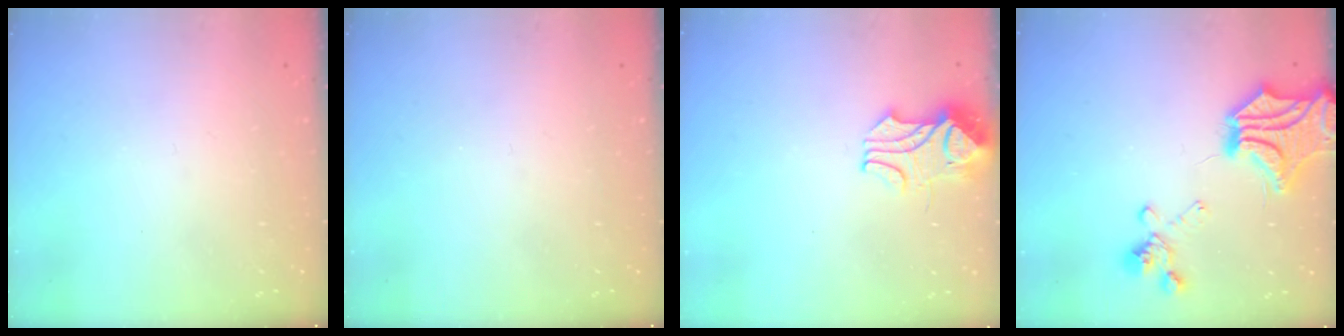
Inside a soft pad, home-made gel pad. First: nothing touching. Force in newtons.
{"total": 0.0}
{"total": 2.1, "press": 1.9, "slide": 0.9}
{"total": 5.9, "press": 5.1, "slide": 3.1}